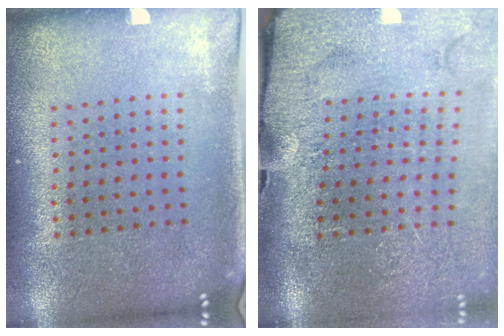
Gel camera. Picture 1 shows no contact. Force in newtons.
{"total": 4.5, "press": 3.5, "slide": 2.9}